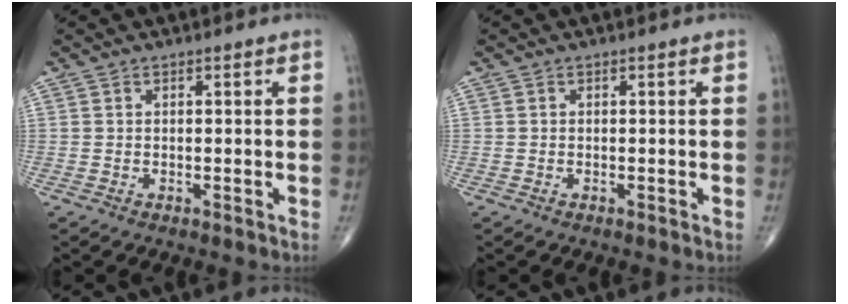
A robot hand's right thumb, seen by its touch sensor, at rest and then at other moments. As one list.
[{"total": 0.0}]